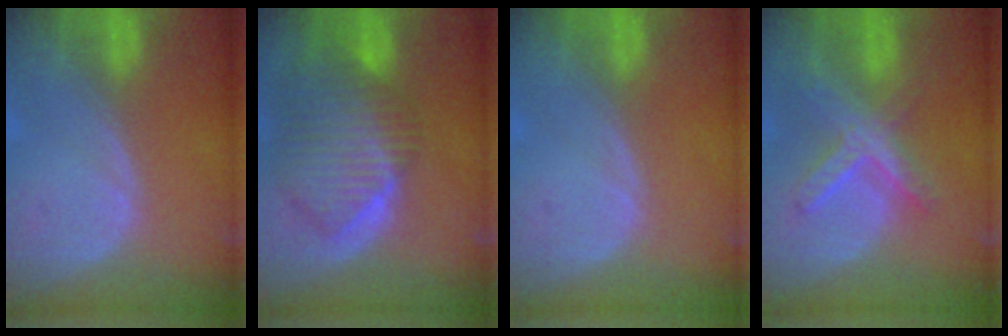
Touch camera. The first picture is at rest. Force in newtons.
{"total": 10.4, "press": 9.0, "slide": 5.1}
{"total": 0.0}
{"total": 6.9, "press": 6.2, "slide": 3.1}